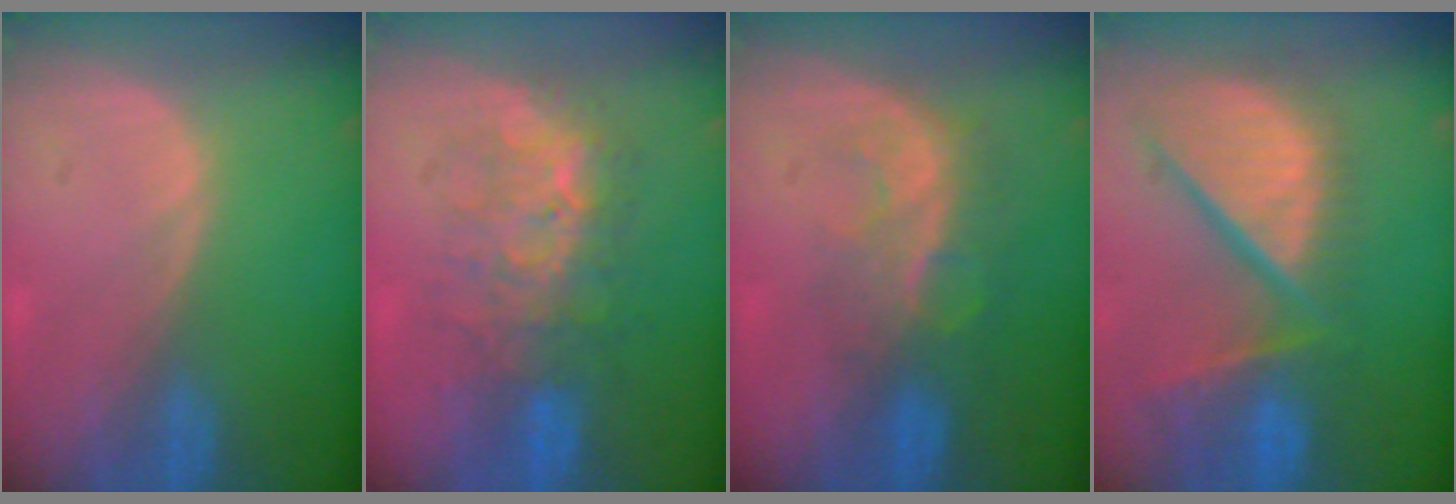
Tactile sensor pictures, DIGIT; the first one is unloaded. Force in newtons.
{"total": 7.7, "press": 7.6, "slide": 1.4}
{"total": 8.2, "press": 7.0, "slide": 4.3}
{"total": 13.2, "press": 11.0, "slide": 7.3}